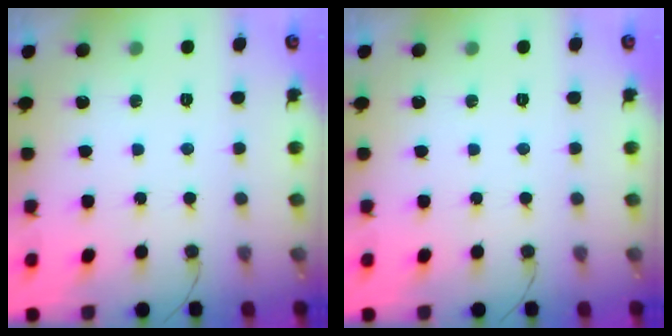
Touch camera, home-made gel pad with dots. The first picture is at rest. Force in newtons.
{"total": 0.0}